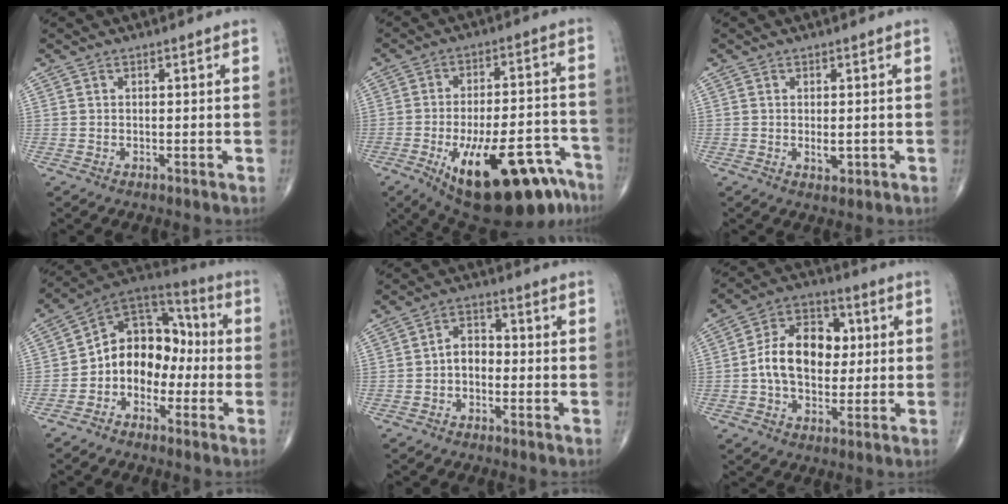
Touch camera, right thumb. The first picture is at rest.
{"total": 24.3, "force": [-13.6, 9.2, 17.9], "torque": [-0.210, 0.064, -0.190]}
{"total": 2.1, "force": [-0.3, 1.0, 1.7], "torque": [-0.027, -0.005, -0.001]}
{"total": 12.9, "force": [-2.7, 9.9, 7.9], "torque": [-0.079, 0.065, -0.062]}
{"total": 4.5, "force": [-1.1, 3.2, 2.9], "torque": [-0.031, 0.022, -0.031]}
{"total": 14.0, "force": [0.5, 9.7, 10.1], "torque": [-0.142, 0.022, 0.003]}